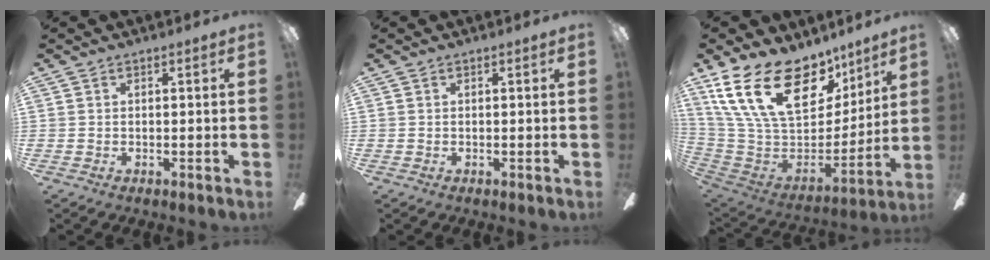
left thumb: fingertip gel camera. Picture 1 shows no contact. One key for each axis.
{"total": 0.0}
{"total": 26.4, "fx": 14.5, "fy": 14.4, "fz": 16.8, "tx": -0.321, "ty": -0.085, "tz": 0.269}